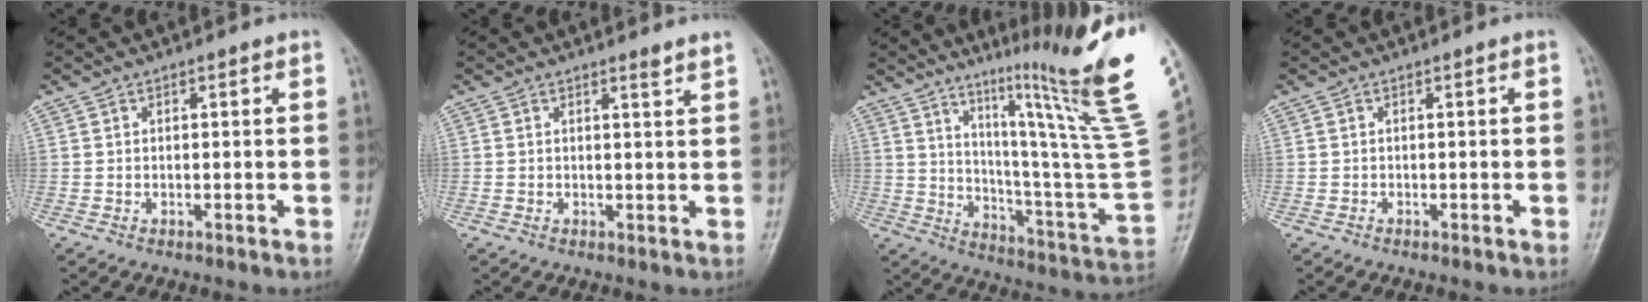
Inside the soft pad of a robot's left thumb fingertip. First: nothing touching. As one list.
[{"total": 1.1, "force": [1.0, -0.3, 0.4], "torque": [-0.003, -0.013, 0.013]}, {"total": 28.8, "force": [15.9, 2.2, 23.9], "torque": [-0.298, -0.086, 0.249]}, {"total": 0.0}]